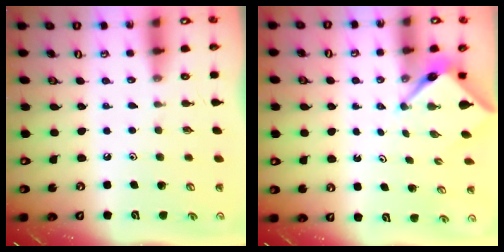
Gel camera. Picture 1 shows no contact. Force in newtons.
{"total": 3.3, "press": 3.3, "slide": 0.3}